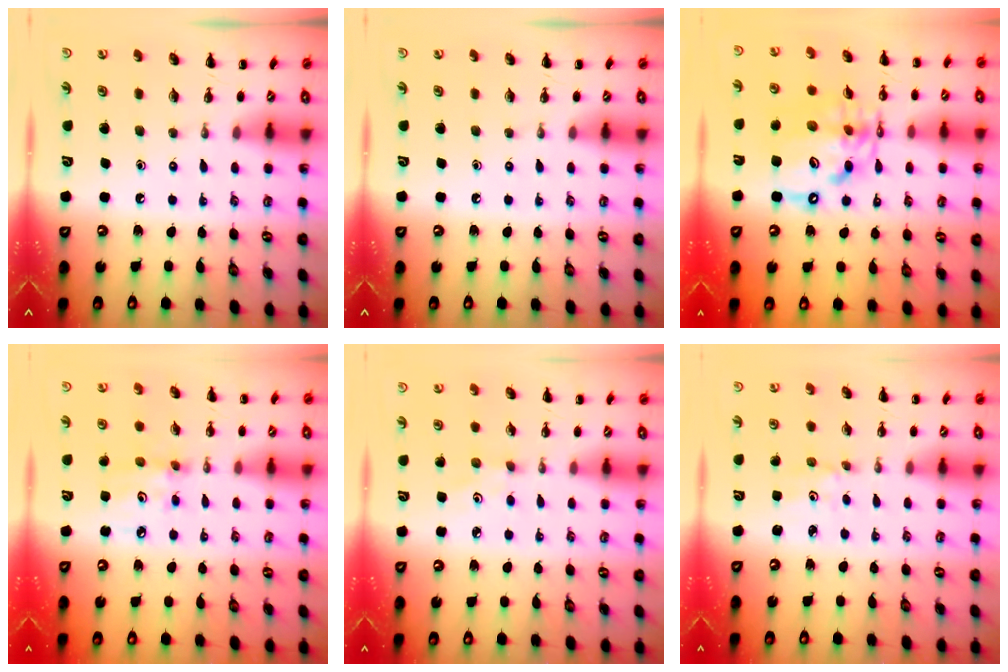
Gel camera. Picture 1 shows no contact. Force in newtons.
{"total": 0.0}
{"total": 14.3, "press": 13.7, "slide": 3.8}
{"total": 5.1, "press": 5.1, "slide": 0.6}
{"total": 1.8, "press": 1.7, "slide": 0.6}
{"total": 0.9, "press": 0.8, "slide": 0.4}